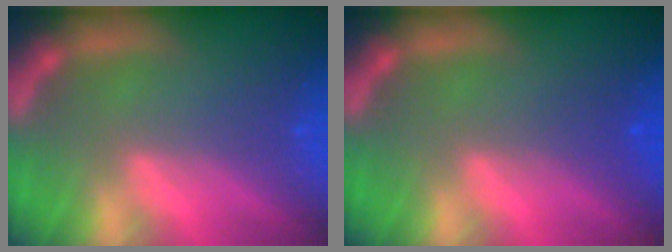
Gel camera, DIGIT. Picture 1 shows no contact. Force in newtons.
{"total": 1.5}